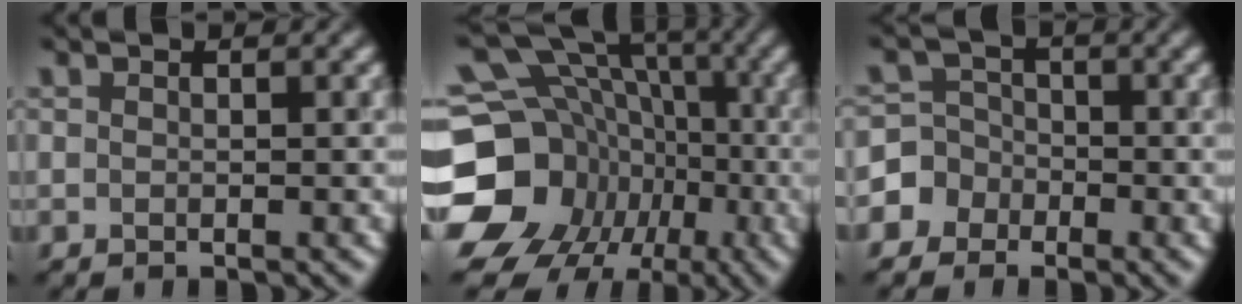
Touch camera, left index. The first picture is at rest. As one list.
[{"total": 18.9, "force": [-4.0, 16.6, 8.0], "torque": [-0.165, -0.005, -0.082]}, {"total": 3.8, "force": [-1.7, 3.4, -0.1], "torque": [0.033, 0.010, -0.053]}]